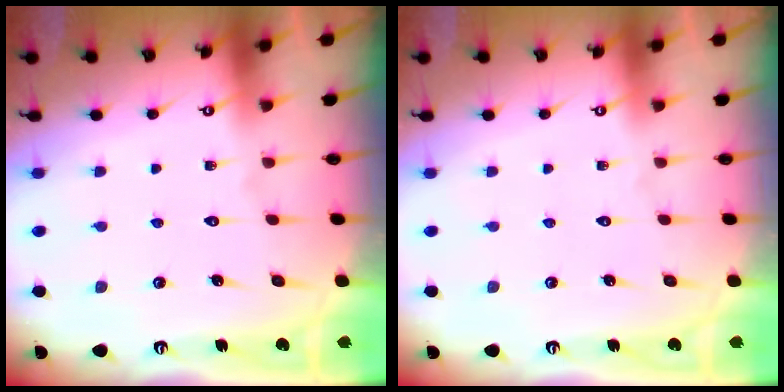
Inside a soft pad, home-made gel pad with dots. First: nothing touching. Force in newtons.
{"total": 0.0}